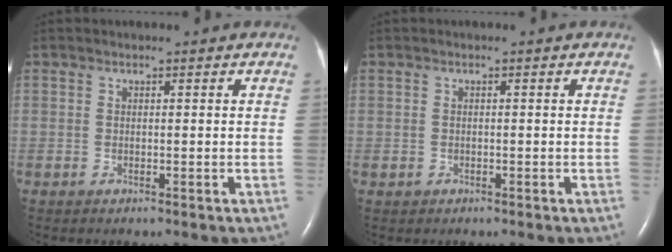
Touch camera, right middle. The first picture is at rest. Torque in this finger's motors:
{"motor_torque": [-0.10, -0.11, 0.02, -0.01]}